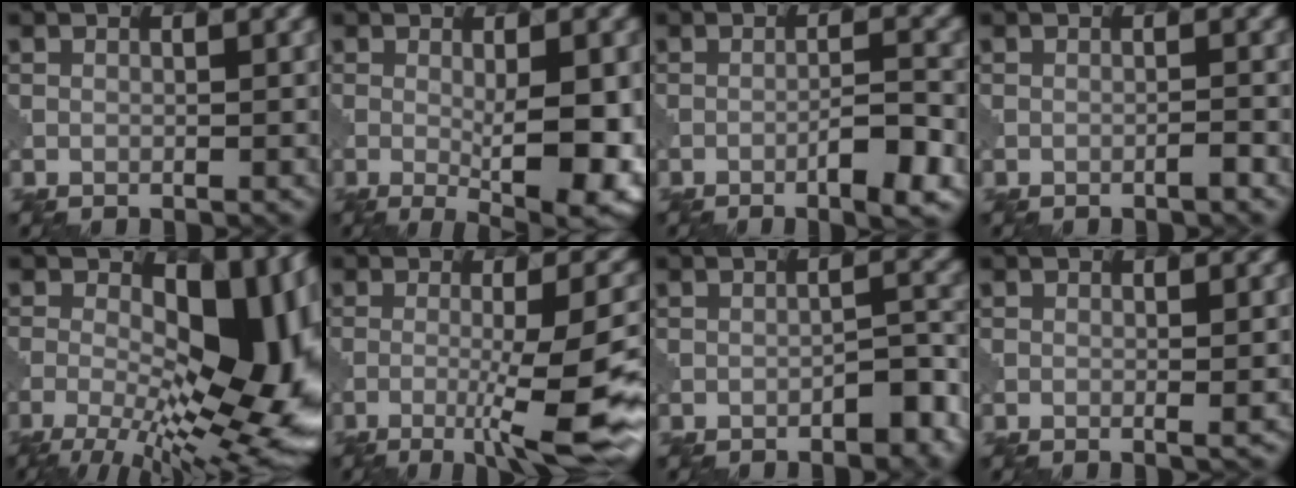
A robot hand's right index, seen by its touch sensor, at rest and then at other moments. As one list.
[{"total": 8.7, "force": [-1.1, 2.5, 8.2], "torque": [-0.120, -0.018, -0.006]}, {"total": 4.3, "force": [-2.0, 0.6, 3.8], "torque": [-0.062, 0.006, -0.035]}, {"total": 0.8, "force": [-0.6, -0.1, 0.5], "torque": [-0.009, 0.006, -0.014]}, {"total": 15.1, "force": [-2.1, 7.5, 13.0], "torque": [-0.185, 0.003, -0.033]}, {"total": 10.4, "force": [-3.6, 1.9, 9.6], "torque": [-0.138, -0.001, -0.055]}, {"total": 2.9, "force": [-1.8, 1.1, 2.0], "torque": [-0.026, 0.010, -0.026]}, {"total": 0.7, "force": [0.0, 0.0, 0.7], "torque": [-0.010, -0.001, -0.002]}]